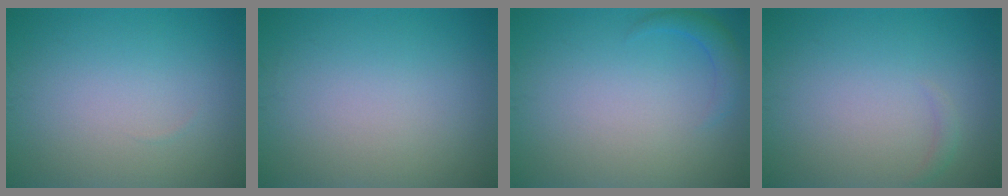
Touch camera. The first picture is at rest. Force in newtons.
{"total": 0.0}
{"total": 1.6, "press": 1.6, "slide": 0.2}
{"total": 0.7, "press": 0.7, "slide": 0.2}